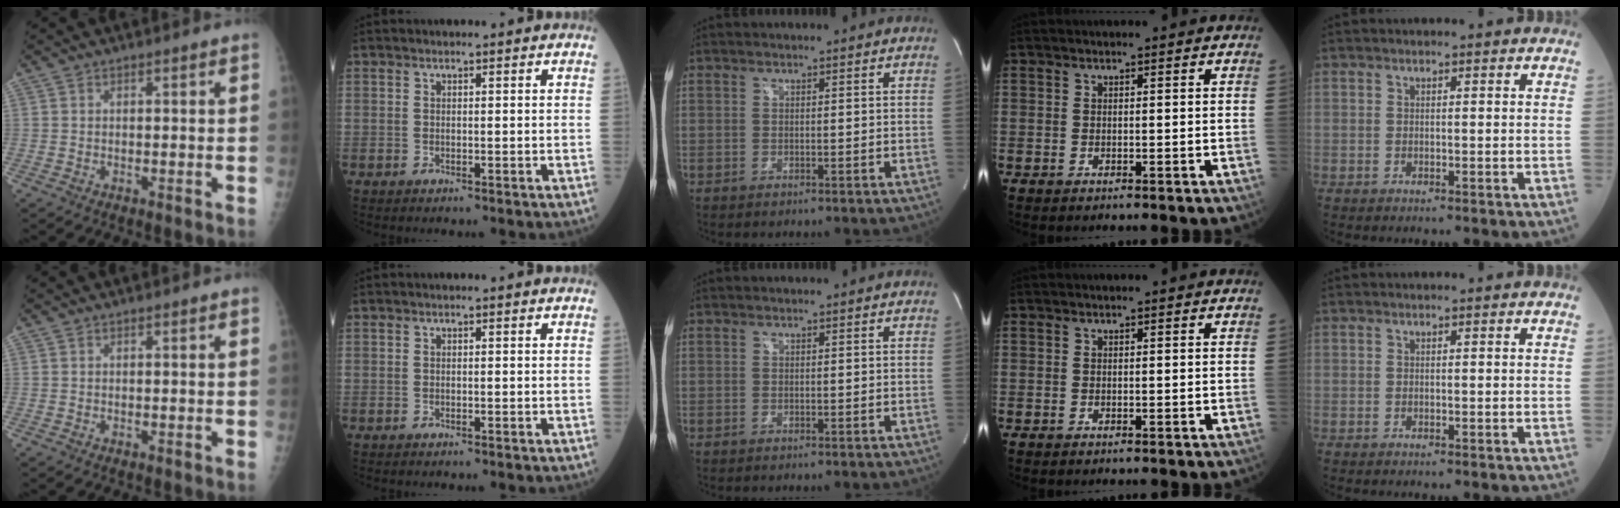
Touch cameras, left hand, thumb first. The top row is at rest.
{}